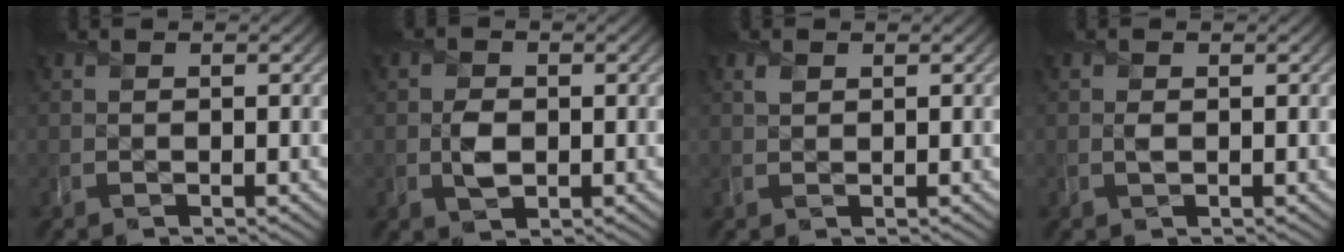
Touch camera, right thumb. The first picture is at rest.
{"total": 2.7, "force": [-0.2, 2.0, 1.8], "torque": [-0.039, -0.001, -0.005]}
{"total": 0.9, "force": [0.7, 0.5, 0.3], "torque": [-0.010, 0.001, 0.014]}
{"total": 0.7, "force": [0.2, 0.4, 0.5], "torque": [-0.011, 0.001, 0.002]}